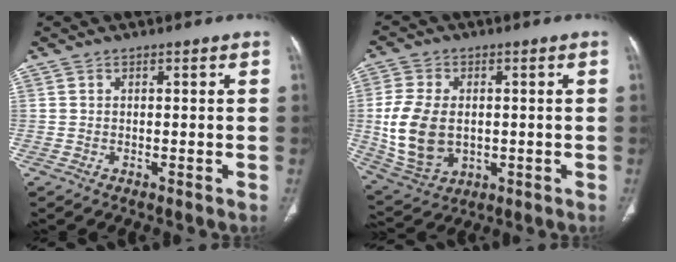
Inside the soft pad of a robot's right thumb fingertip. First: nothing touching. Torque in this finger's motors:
{"motor_torque": [-0.44, 0.88, 0.75, 0.52, 0.34]}